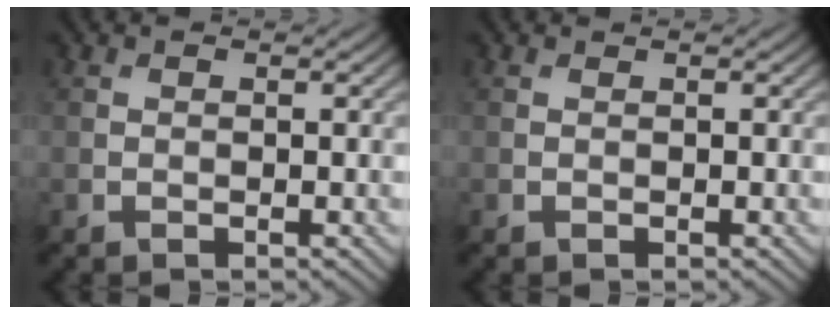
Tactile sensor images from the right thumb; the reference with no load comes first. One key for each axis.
{"total": 0.0}